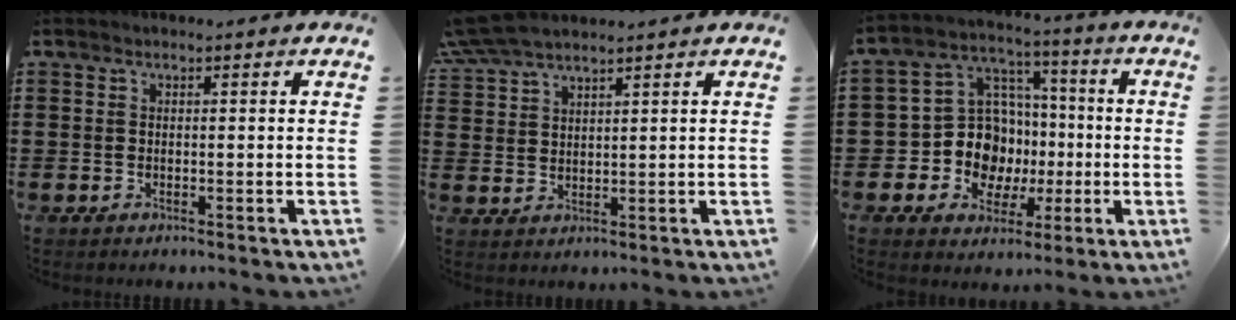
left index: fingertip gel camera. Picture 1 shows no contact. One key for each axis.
{"total": 5.0, "fx": 4.4, "fy": 0.9, "fz": 2.1, "tx": -0.057, "ty": -0.004, "tz": 0.082}
{"total": 11.5, "fx": -1.6, "fy": 10.5, "fz": 4.3, "tx": -0.123, "ty": 0.011, "tz": -0.023}